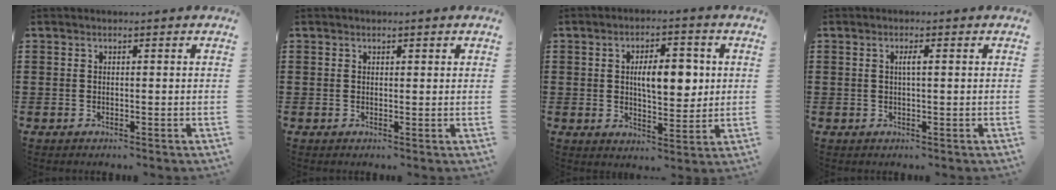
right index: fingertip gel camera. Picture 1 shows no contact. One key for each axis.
{"total": 0.5, "fx": 0.3, "fy": 0.4, "fz": 0.2, "tx": -0.004, "ty": 0.002, "tz": 0.007}
{"total": 7.8, "fx": 1.2, "fy": 3.4, "fz": 6.9, "tx": -0.111, "ty": 0.003, "tz": 0.013}
{"total": 1.7, "fx": 0.3, "fy": 0.2, "fz": 1.7, "tx": -0.034, "ty": 0.000, "tz": 0.004}